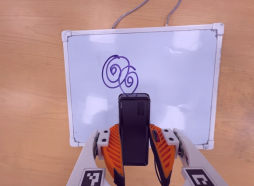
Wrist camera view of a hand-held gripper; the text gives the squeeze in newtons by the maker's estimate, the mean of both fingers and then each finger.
{"total": 3.9, "left": 2.6, "right": 5.3}